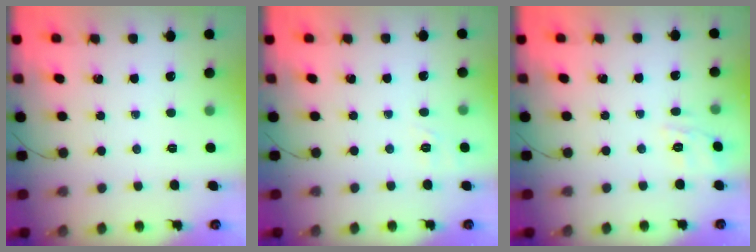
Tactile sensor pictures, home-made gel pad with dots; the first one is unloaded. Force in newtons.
{"total": 1.9, "press": 0.0, "slide": 1.9}
{"total": 4.6, "press": 4.2, "slide": 1.9}